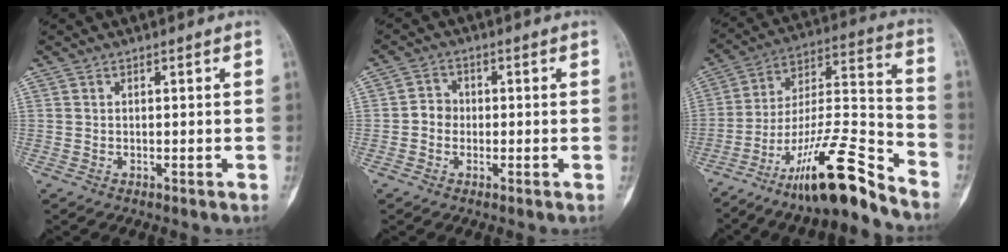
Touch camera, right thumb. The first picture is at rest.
{"total": 3.2, "force": [-0.5, 2.8, 1.3], "torque": [-0.007, 0.009, -0.017]}
{"total": 19.6, "force": [-14.0, 3.3, 13.2], "torque": [-0.232, 0.095, -0.243]}